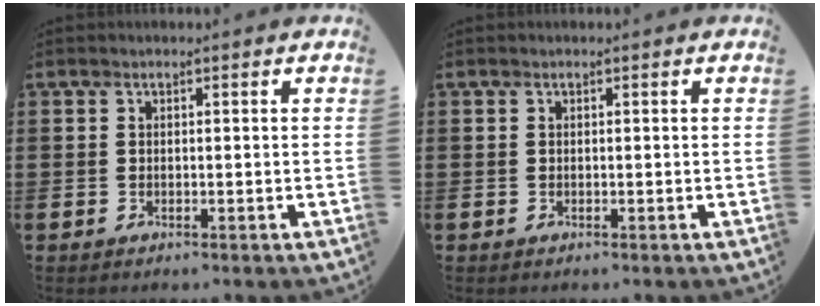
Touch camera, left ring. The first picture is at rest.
{"total": 0.0}